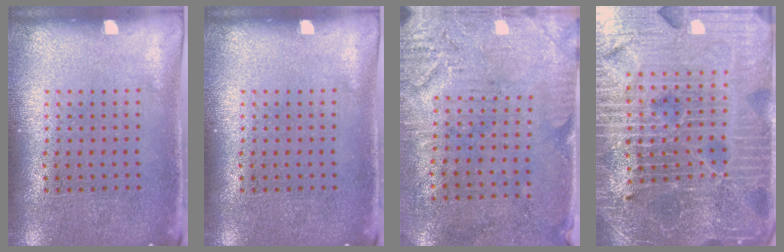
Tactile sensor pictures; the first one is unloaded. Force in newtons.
{"total": 0.0}
{"total": 3.2, "press": 2.6, "slide": 1.8}
{"total": 6.1, "press": 5.5, "slide": 2.5}